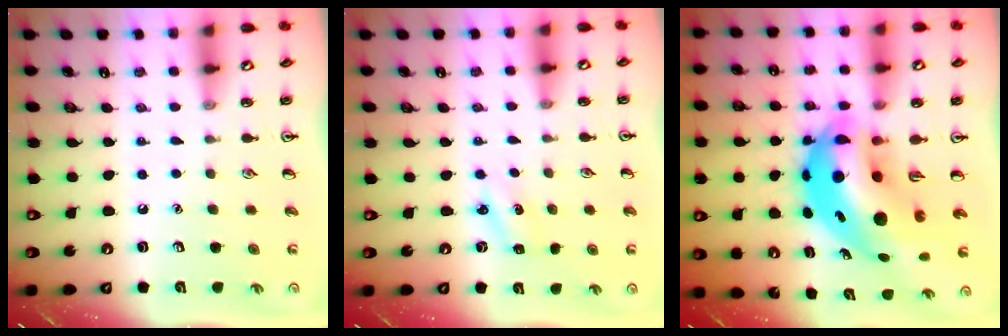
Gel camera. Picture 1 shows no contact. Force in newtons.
{"total": 2.5, "press": 2.3, "slide": 0.9}
{"total": 16.0, "press": 15.4, "slide": 4.3}